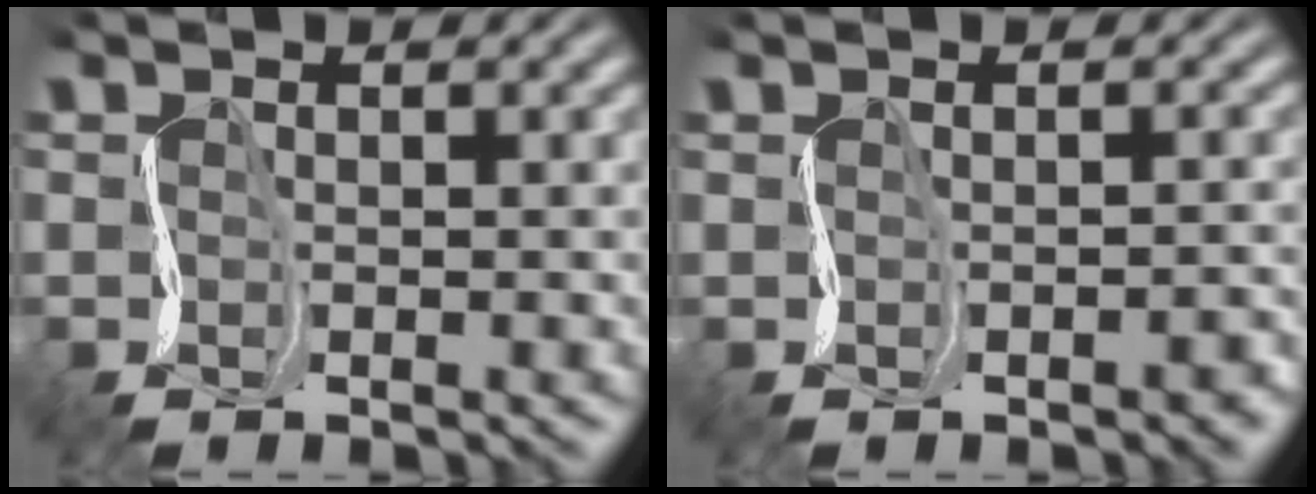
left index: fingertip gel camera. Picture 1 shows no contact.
{"total": 2.0, "force": [-0.9, 0.7, 1.6], "torque": [-0.009, 0.006, -0.005]}